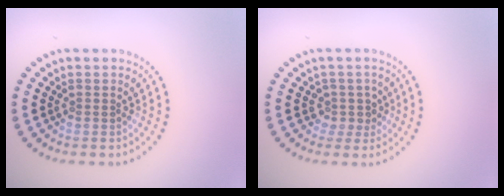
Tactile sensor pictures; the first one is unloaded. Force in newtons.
{"total": 1.9, "press": 1.5, "slide": 1.1}